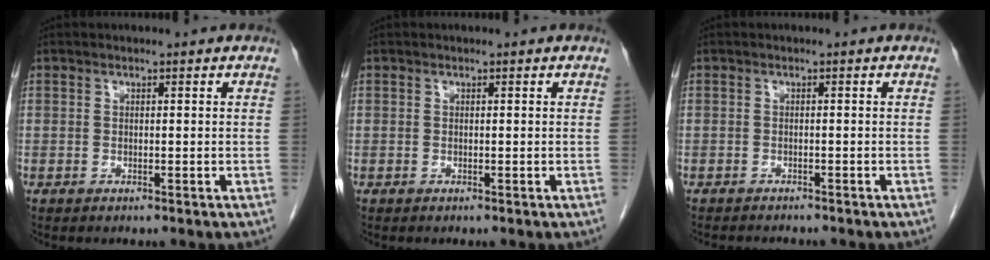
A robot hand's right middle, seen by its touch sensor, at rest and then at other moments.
{"total": 0.0}
{"total": 3.4, "force": [-3.2, 0.8, 0.9], "torque": [-0.011, -0.005, -0.042]}